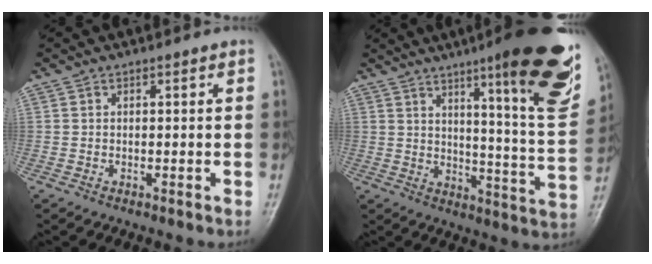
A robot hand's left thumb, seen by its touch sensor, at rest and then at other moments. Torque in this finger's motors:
{"motor_torque": [1.09, -0.12, 1.48, -1.27, 0.34]}